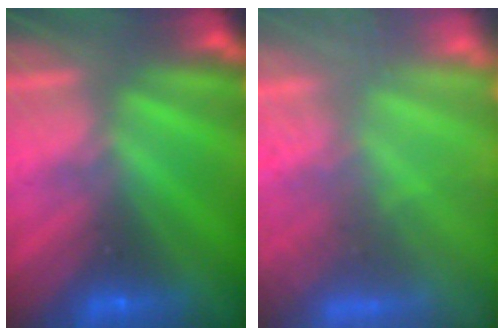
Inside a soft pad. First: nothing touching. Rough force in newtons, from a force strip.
{"total": 7.6}